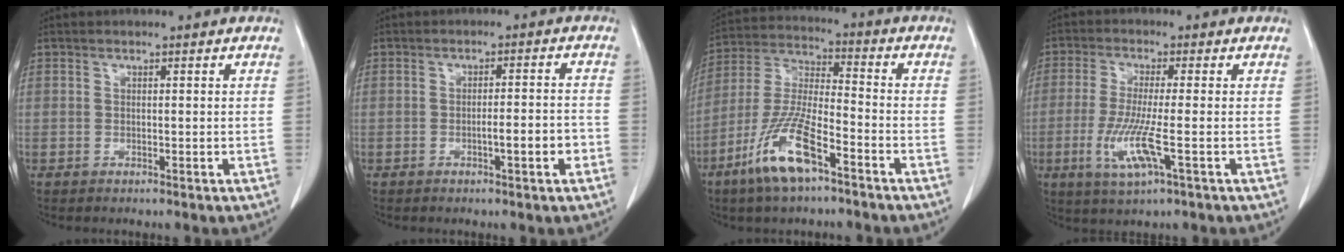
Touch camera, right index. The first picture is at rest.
{"total": 3.3, "force": [-1.3, 0.4, 3.1], "torque": [-0.043, 0.001, -0.019]}
{"total": 12.4, "force": [-7.1, 2.4, 9.9], "torque": [-0.211, -0.015, -0.137]}
{"total": 7.6, "force": [-2.4, 0.2, 7.2], "torque": [-0.151, -0.023, -0.048]}